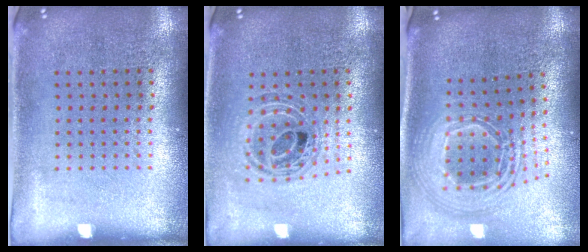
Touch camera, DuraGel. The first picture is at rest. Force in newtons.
{"total": 0.9, "press": 0.8, "slide": 0.2}
{"total": 2.6, "press": 1.9, "slide": 1.8}